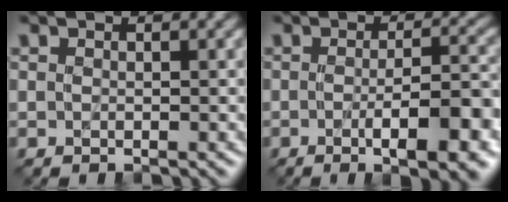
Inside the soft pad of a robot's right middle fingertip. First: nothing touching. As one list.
[{"total": 7.8, "force": [-2.4, 2.3, 7.1], "torque": [-0.088, -0.001, -0.027]}]